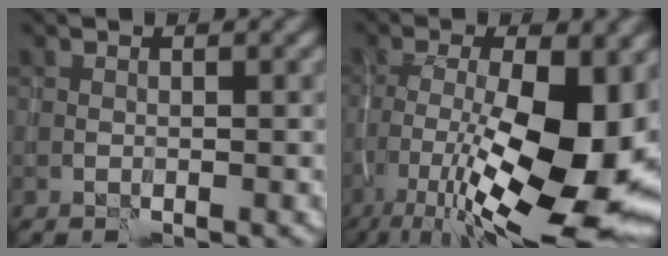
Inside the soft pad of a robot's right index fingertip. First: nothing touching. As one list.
[{"total": 17.4, "force": [-4.8, 6.2, 15.5], "torque": [-0.262, -0.010, -0.079]}]